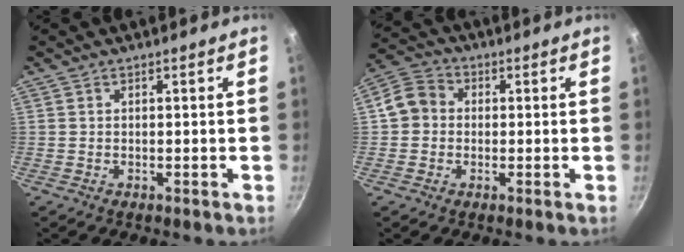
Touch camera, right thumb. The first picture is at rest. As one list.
[{"total": 6.4, "force": [0.1, 5.7, 3.0], "torque": [-0.044, 0.021, -0.011]}]